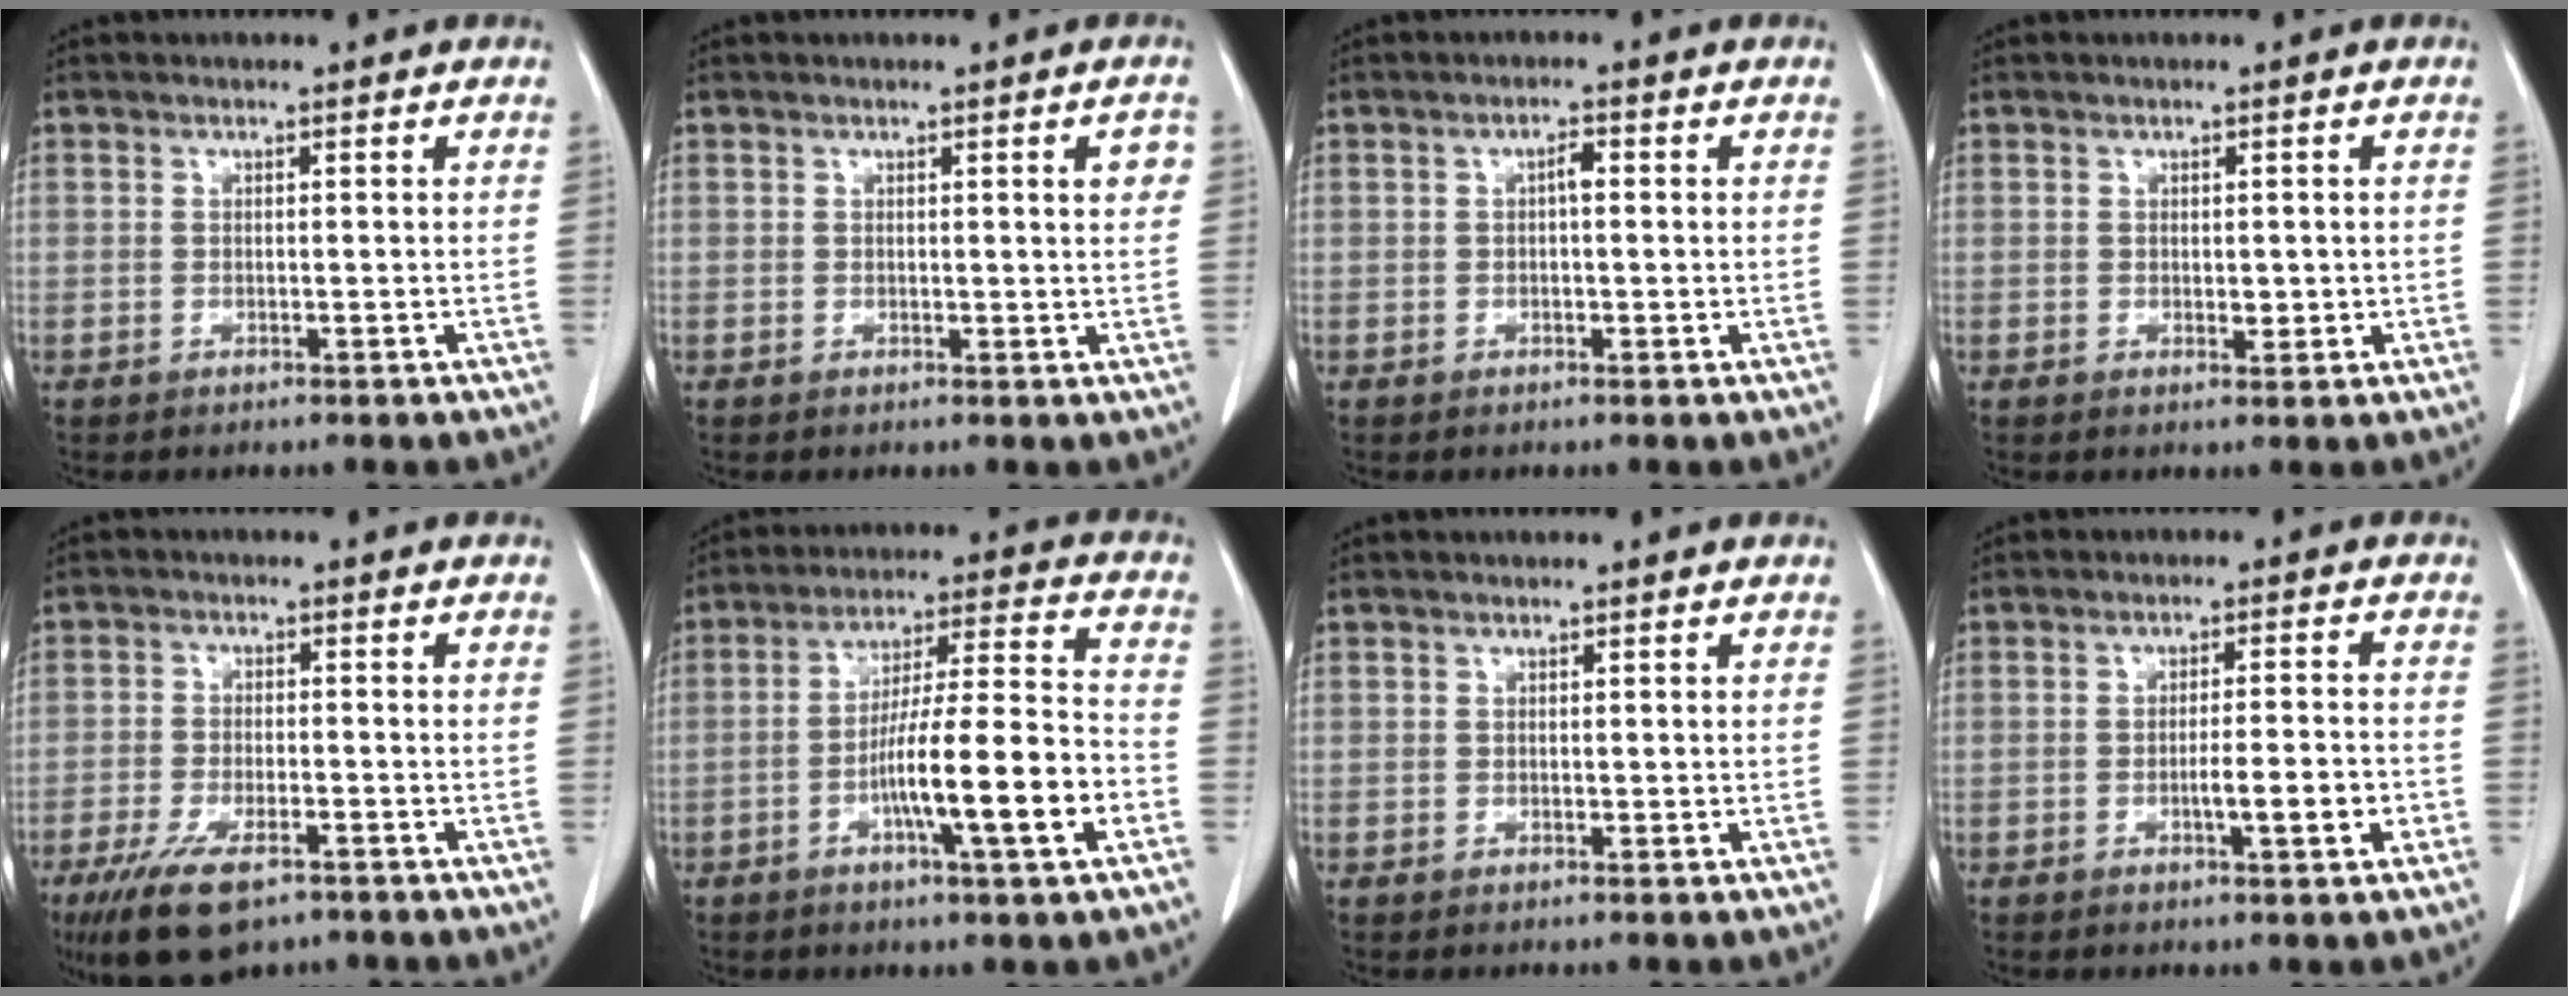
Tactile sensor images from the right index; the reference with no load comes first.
{"total": 2.5, "force": [0.8, 0.4, 2.3], "torque": [-0.022, 0.000, 0.009]}
{"total": 1.8, "force": [0.3, 0.6, 1.7], "torque": [-0.025, 0.004, 0.004]}
{"total": 1.7, "force": [0.0, 0.9, 1.4], "torque": [-0.016, -0.002, 0.003]}
{"total": 9.4, "force": [-6.1, 3.3, 6.4], "torque": [-0.118, -0.016, -0.104]}
{"total": 14.5, "force": [-4.8, 0.5, 13.7], "torque": [-0.228, 0.005, -0.079]}
{"total": 0.0}
{"total": 5.4, "force": [-1.7, 0.5, 5.1], "torque": [-0.076, 0.000, -0.023]}